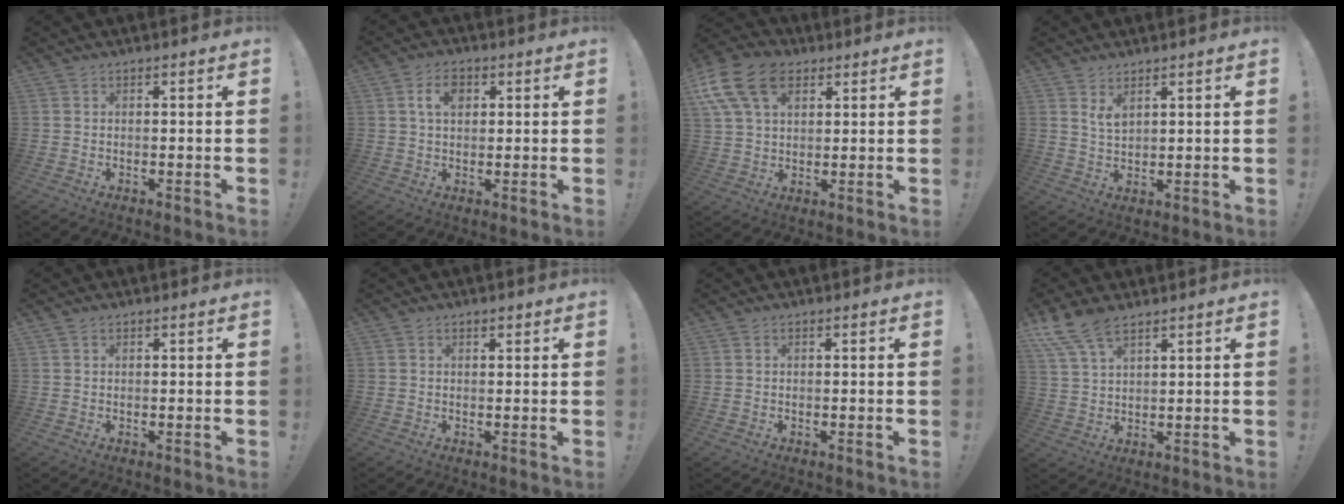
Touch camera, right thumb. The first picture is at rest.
{"total": 6.3, "force": [1.9, 4.0, 4.5], "torque": [-0.068, 0.004, 0.033]}
{"total": 15.9, "force": [6.9, 10.3, 9.9], "torque": [-0.192, -0.025, 0.130]}
{"total": 3.5, "force": [2.4, 1.3, 2.2], "torque": [-0.034, -0.016, 0.041]}
{"total": 0.6, "force": [0.4, 0.3, 0.3], "torque": [0.003, -0.002, 0.007]}
{"total": 1.0, "force": [0.8, 0.5, 0.4], "torque": [0.007, -0.007, 0.013]}
{"total": 0.0}
{"total": 8.6, "force": [6.4, 3.5, 4.6], "torque": [-0.085, -0.028, 0.124]}